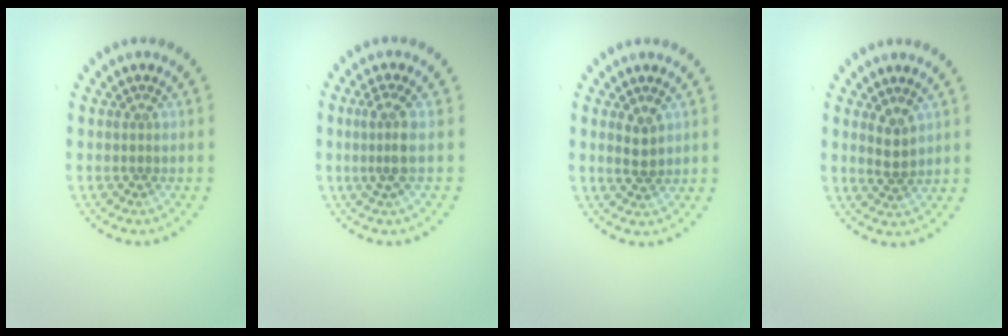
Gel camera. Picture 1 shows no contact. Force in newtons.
{"total": 2.3, "press": 1.7, "slide": 1.6}
{"total": 1.9, "press": 1.8, "slide": 0.6}
{"total": 1.9, "press": 1.7, "slide": 0.7}